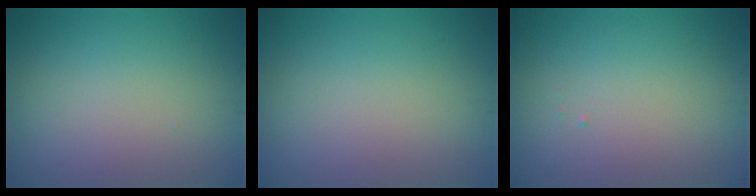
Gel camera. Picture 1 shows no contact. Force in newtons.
{"total": 0.0}
{"total": 0.0}